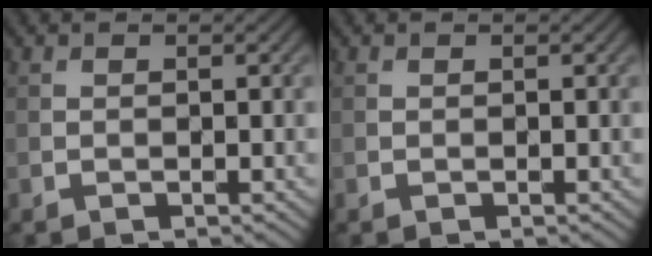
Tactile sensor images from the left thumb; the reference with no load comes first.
{"total": 0.0}